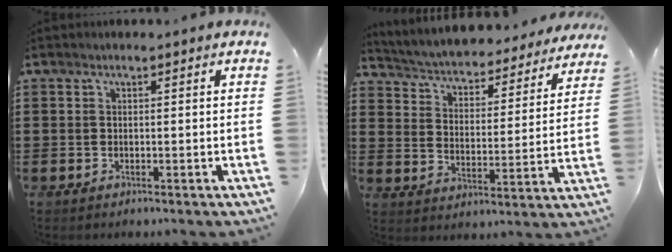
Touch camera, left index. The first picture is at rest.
{"total": 3.2, "force": [3.2, 0.1, 0.2], "torque": [-0.024, -0.035, 0.044]}